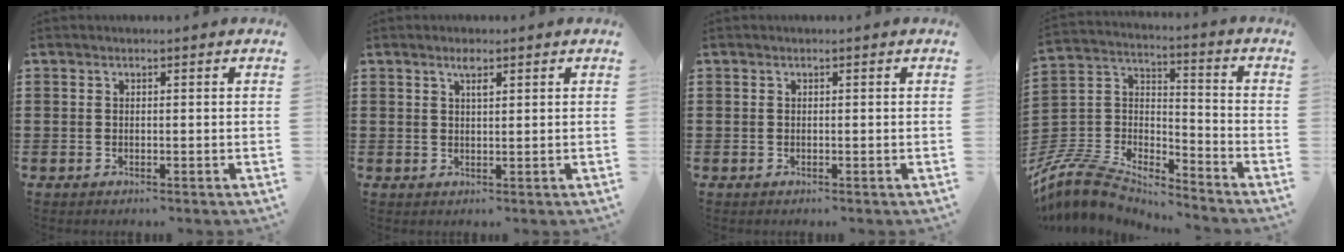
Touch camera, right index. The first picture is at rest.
{"total": 2.1, "force": [1.3, 0.4, 1.6], "torque": [-0.026, -0.001, 0.019]}
{"total": 0.0}
{"total": 9.2, "force": [-8.4, 2.5, 2.8], "torque": [-0.078, 0.002, -0.172]}